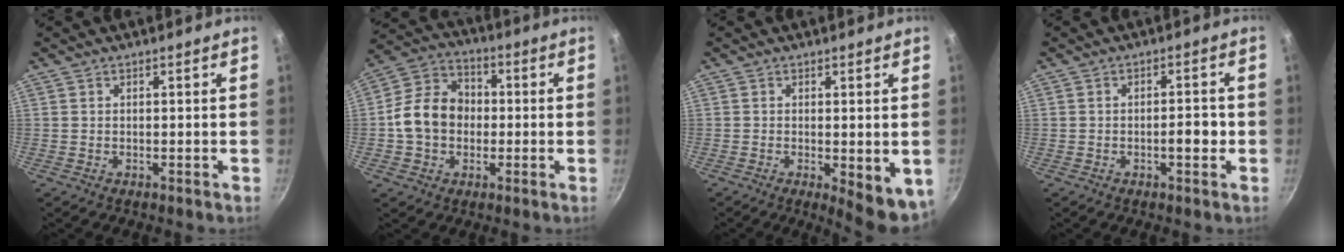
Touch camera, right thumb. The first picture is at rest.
{"total": 12.1, "force": [-0.9, 9.7, 7.1], "torque": [-0.094, 0.028, -0.032]}
{"total": 7.5, "force": [-1.4, 2.6, 6.9], "torque": [-0.074, -0.006, -0.010]}
{"total": 3.6, "force": [-1.0, 1.5, 3.1], "torque": [-0.032, 0.016, -0.014]}